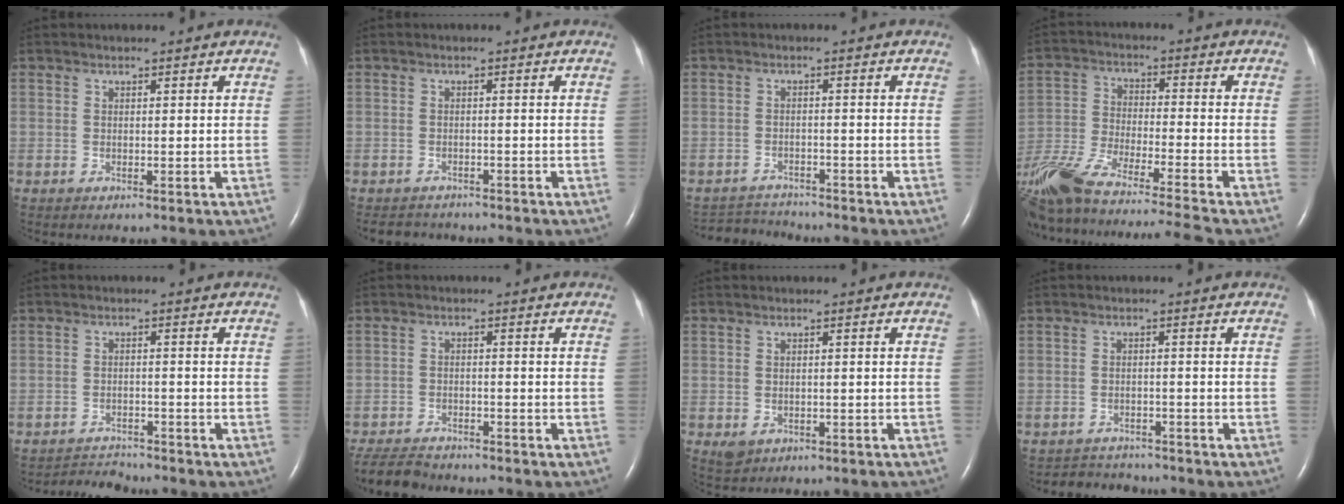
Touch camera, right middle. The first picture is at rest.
{"total": 4.6, "force": [-4.2, 1.6, 0.6], "torque": [-0.011, -0.005, -0.060]}
{"total": 4.7, "force": [-4.7, 0.5, -0.6], "torque": [0.003, -0.005, -0.079]}
{"total": 23.3, "force": [-19.7, -0.4, 12.6], "torque": [-0.257, -0.049, -0.337]}
{"total": 3.5, "force": [-3.4, 0.1, -0.9], "torque": [0.011, -0.012, -0.056]}
{"total": 7.5, "force": [-6.9, 1.7, 2.2], "torque": [-0.038, -0.018, -0.116]}
{"total": 2.6, "force": [-1.4, 1.9, 1.0], "torque": [-0.020, 0.001, -0.008]}
{"total": 4.7, "force": [-4.5, 1.3, -0.3], "torque": [0.000, 0.003, -0.068]}